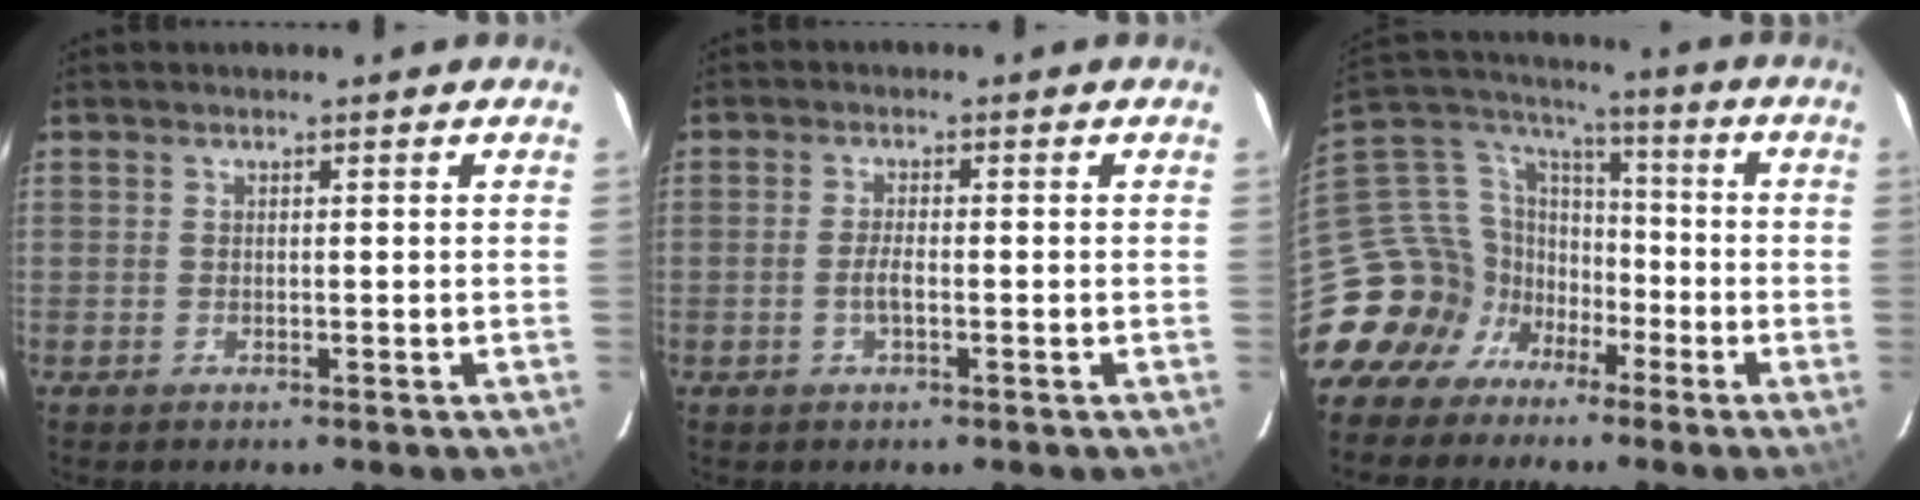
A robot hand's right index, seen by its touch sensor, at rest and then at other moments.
{"total": 2.3, "force": [-0.7, 0.6, 2.0], "torque": [-0.042, -0.002, -0.014]}
{"total": 17.1, "force": [-8.9, 13.3, 6.0], "torque": [-0.140, 0.042, -0.165]}